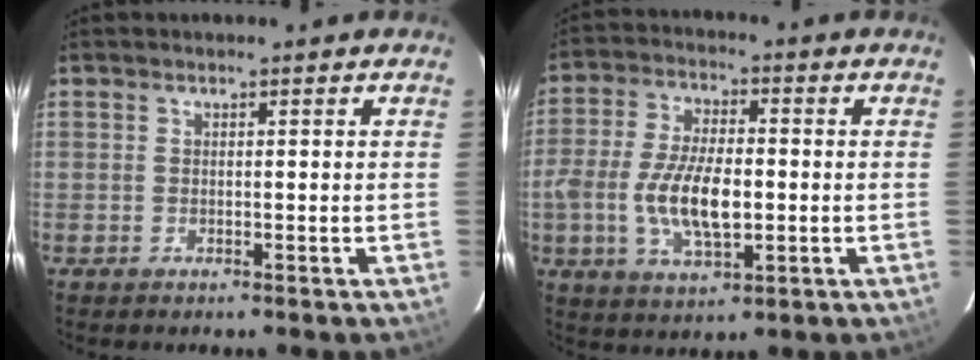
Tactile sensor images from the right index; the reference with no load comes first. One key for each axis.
{"total": 12.7, "fx": -2.3, "fy": 5.6, "fz": 11.2, "tx": -0.226, "ty": -0.003, "tz": -0.040}